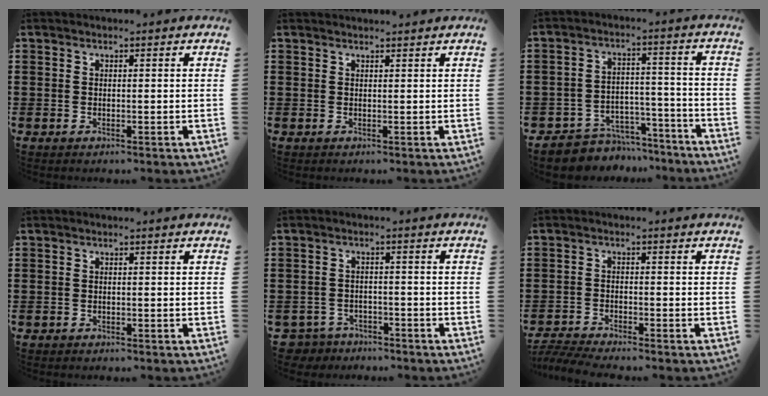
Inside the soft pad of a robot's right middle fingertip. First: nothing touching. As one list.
[{"total": 0.7, "force": [0.7, 0.0, 0.0], "torque": [0.005, -0.003, 0.012]}, {"total": 6.3, "force": [-5.9, 2.0, 0.2], "torque": [-0.002, 0.025, -0.118]}, {"total": 0.6, "force": [-0.6, 0.2, 0.0], "torque": [0.000, 0.003, -0.013]}, {"total": 3.5, "force": [-3.3, 1.0, -0.1], "torque": [-0.021, -0.004, -0.077]}, {"total": 3.7, "force": [-3.6, 0.2, 0.9], "torque": [-0.029, -0.006, -0.079]}]